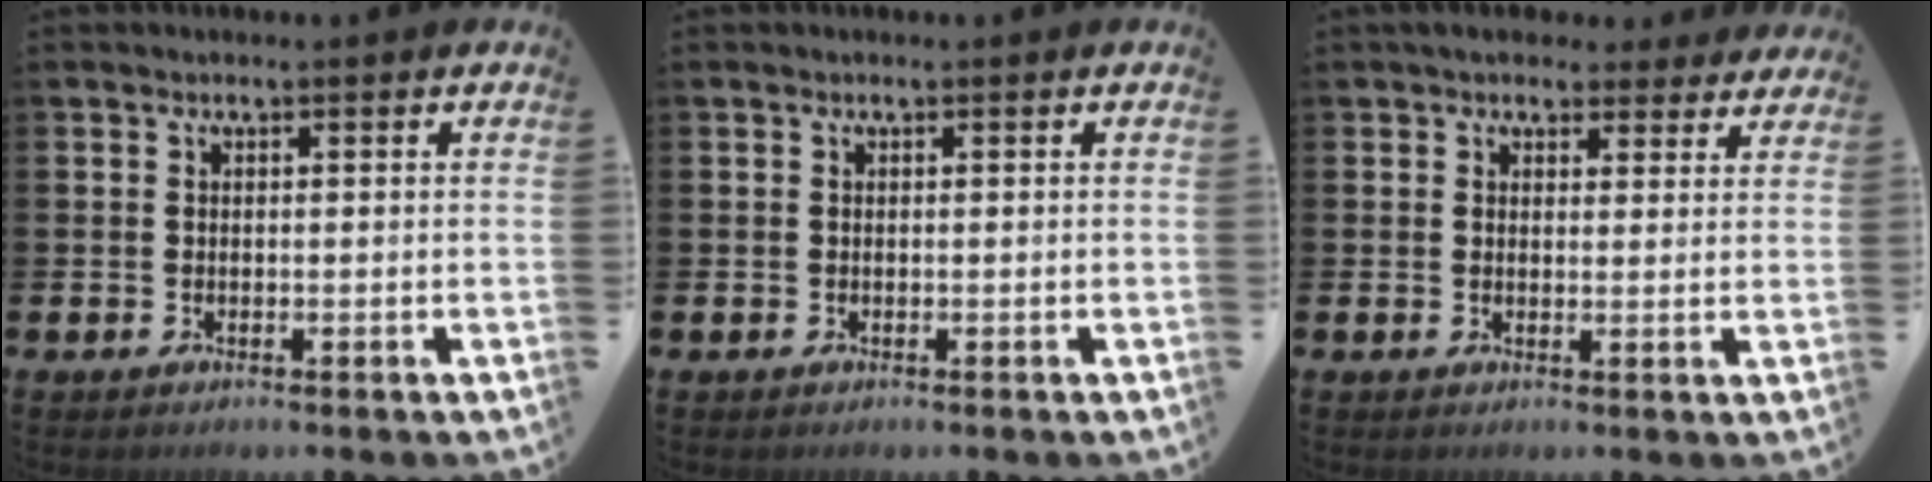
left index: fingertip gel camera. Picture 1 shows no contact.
{"total": 0.0}
{"total": 4.3, "force": [3.8, 1.8, 0.5], "torque": [-0.010, -0.017, 0.068]}